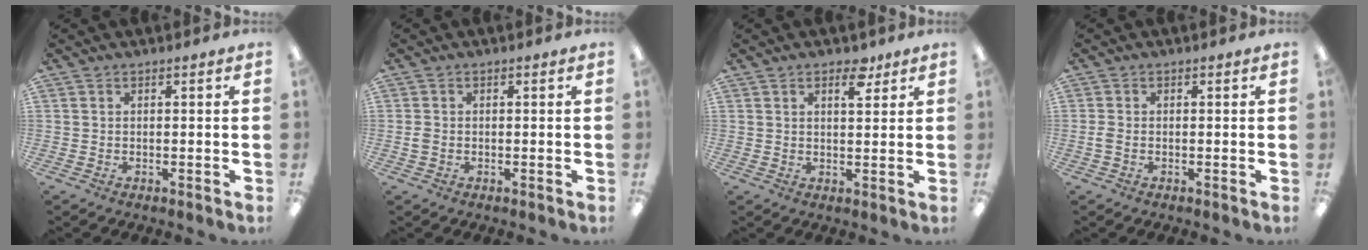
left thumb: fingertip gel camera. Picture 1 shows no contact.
{"total": 1.5, "force": [-0.3, 1.1, 1.0], "torque": [-0.018, 0.003, -0.005]}
{"total": 4.8, "force": [3.0, 2.2, 3.0], "torque": [-0.026, -0.012, 0.045]}
{"total": 1.5, "force": [-0.3, 0.8, 1.2], "torque": [-0.022, 0.003, -0.006]}